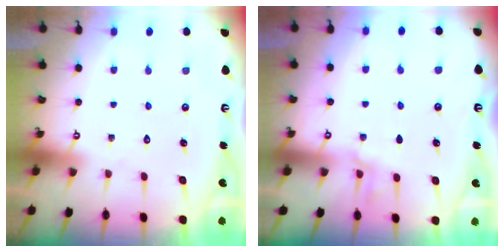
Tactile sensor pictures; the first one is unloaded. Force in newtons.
{"total": 1.3, "press": 1.2, "slide": 0.3}